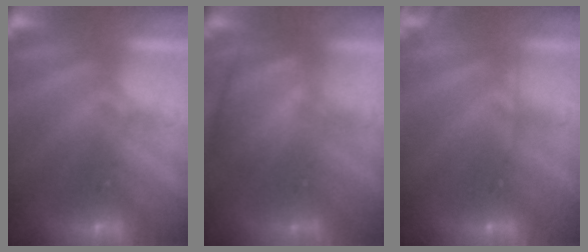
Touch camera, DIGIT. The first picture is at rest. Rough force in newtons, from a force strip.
{"total": 2.9}
{"total": 2.8}